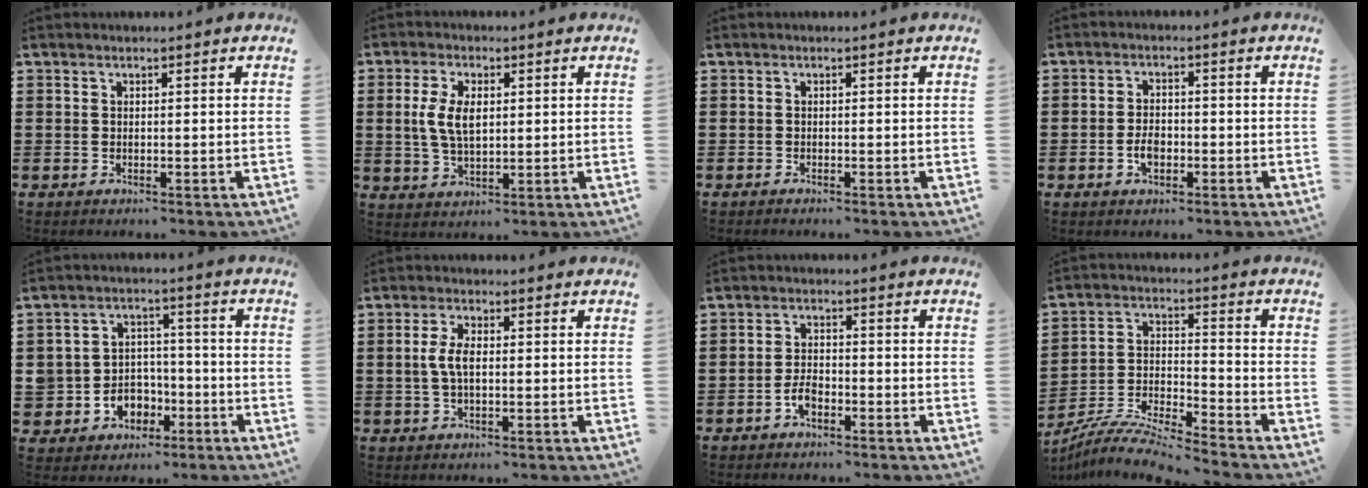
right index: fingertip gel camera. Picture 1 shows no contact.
{"total": 6.0, "force": [0.7, 3.2, 5.0], "torque": [-0.110, 0.010, 0.009]}
{"total": 0.0}
{"total": 3.1, "force": [-1.1, 1.8, 2.3], "torque": [-0.052, 0.000, -0.021]}
{"total": 5.9, "force": [-1.8, 5.5, 1.2], "torque": [-0.054, 0.006, -0.031]}
{"total": 4.2, "force": [0.0, 1.8, 3.8], "torque": [-0.088, 0.001, -0.007]}
{"total": 3.3, "force": [-1.7, 1.6, 2.3], "torque": [-0.057, 0.000, -0.038]}
{"total": 7.7, "force": [-7.5, -0.2, 1.8], "torque": [-0.046, -0.004, -0.153]}